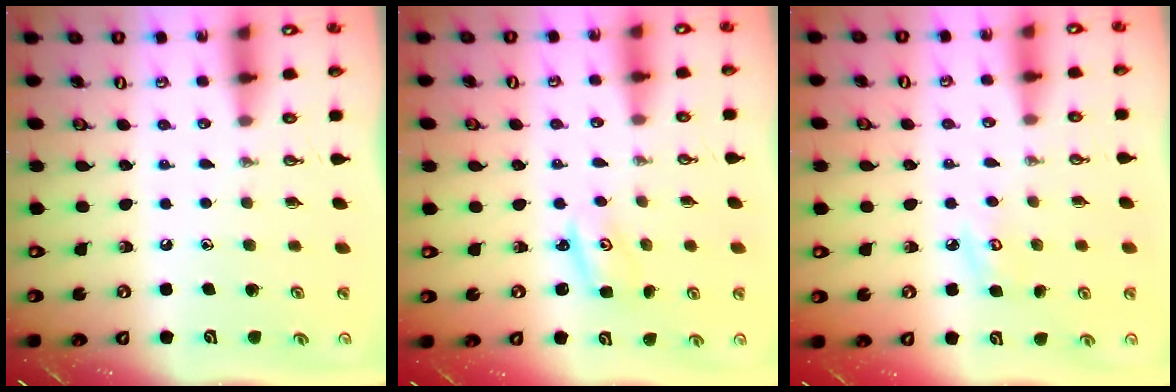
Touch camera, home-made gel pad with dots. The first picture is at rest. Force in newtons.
{"total": 2.4, "press": 2.4, "slide": 0.1}
{"total": 4.9, "press": 4.9, "slide": 0.4}